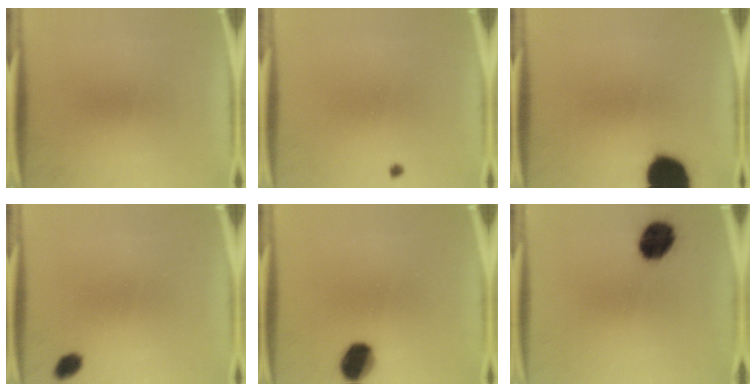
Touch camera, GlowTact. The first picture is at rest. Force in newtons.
{"total": 0.5}
{"total": 15.8}
{"total": 2.5}
{"total": 8.1}
{"total": 10.4}